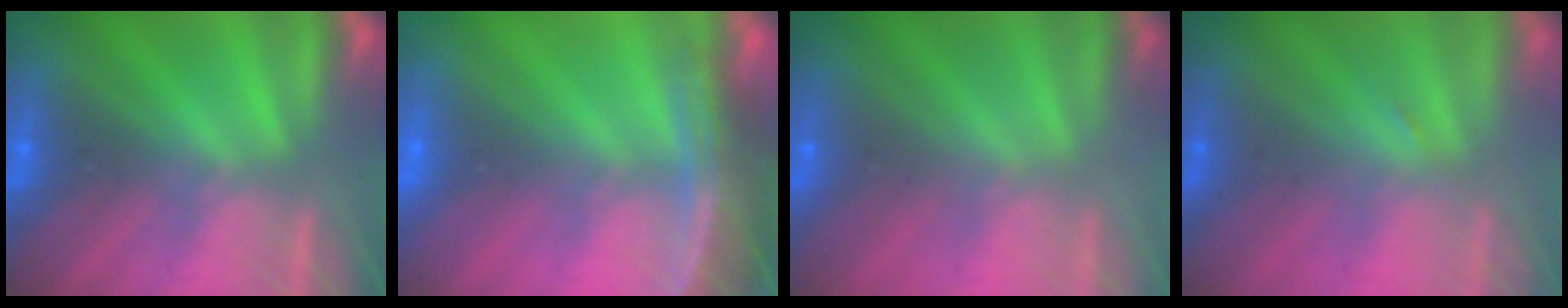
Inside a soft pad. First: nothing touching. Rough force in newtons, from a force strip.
{"total": 3.8}
{"total": 8.5}
{"total": 1.1}